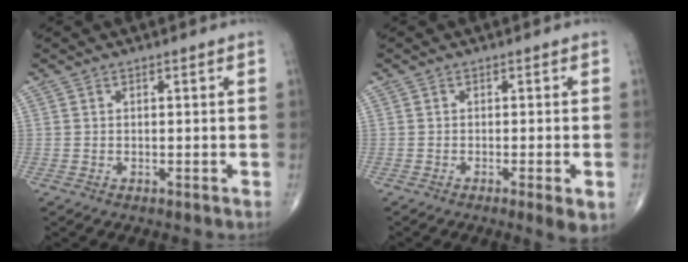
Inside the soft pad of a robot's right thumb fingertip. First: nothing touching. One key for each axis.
{"total": 3.8, "fx": -1.5, "fy": 0.6, "fz": 3.4, "tx": -0.053, "ty": -0.009, "tz": -0.024}